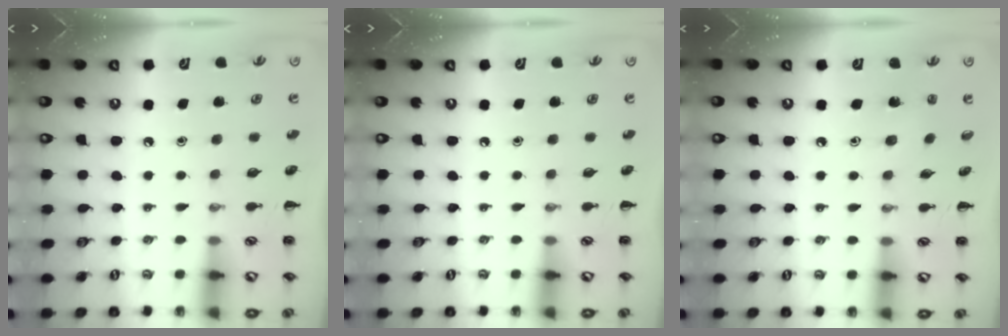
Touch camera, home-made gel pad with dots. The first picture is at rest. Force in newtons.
{"total": 0.0}
{"total": 2.6, "press": 2.5, "slide": 0.8}